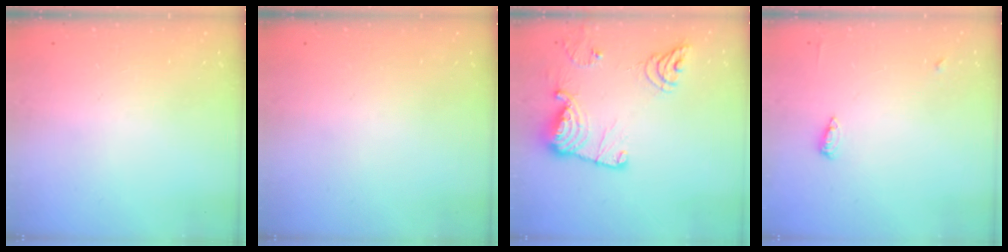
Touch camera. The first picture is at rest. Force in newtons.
{"total": 0.0}
{"total": 16.6, "press": 16.5, "slide": 1.8}
{"total": 5.5, "press": 5.4, "slide": 1.0}